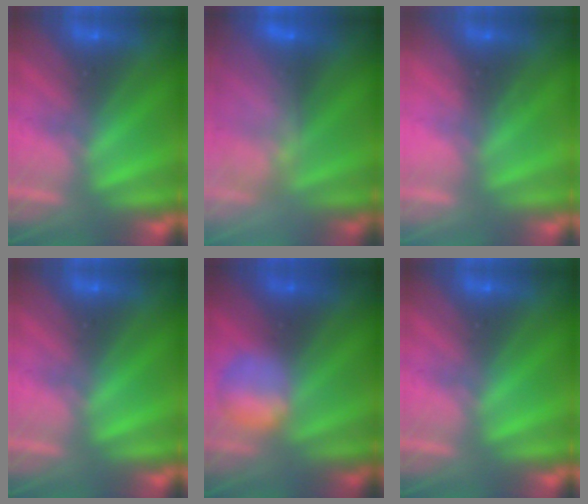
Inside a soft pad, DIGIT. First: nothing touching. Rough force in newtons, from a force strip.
{"total": 7.5}
{"total": 2.3}
{"total": 0.0}
{"total": 2.4}
{"total": 0.0}